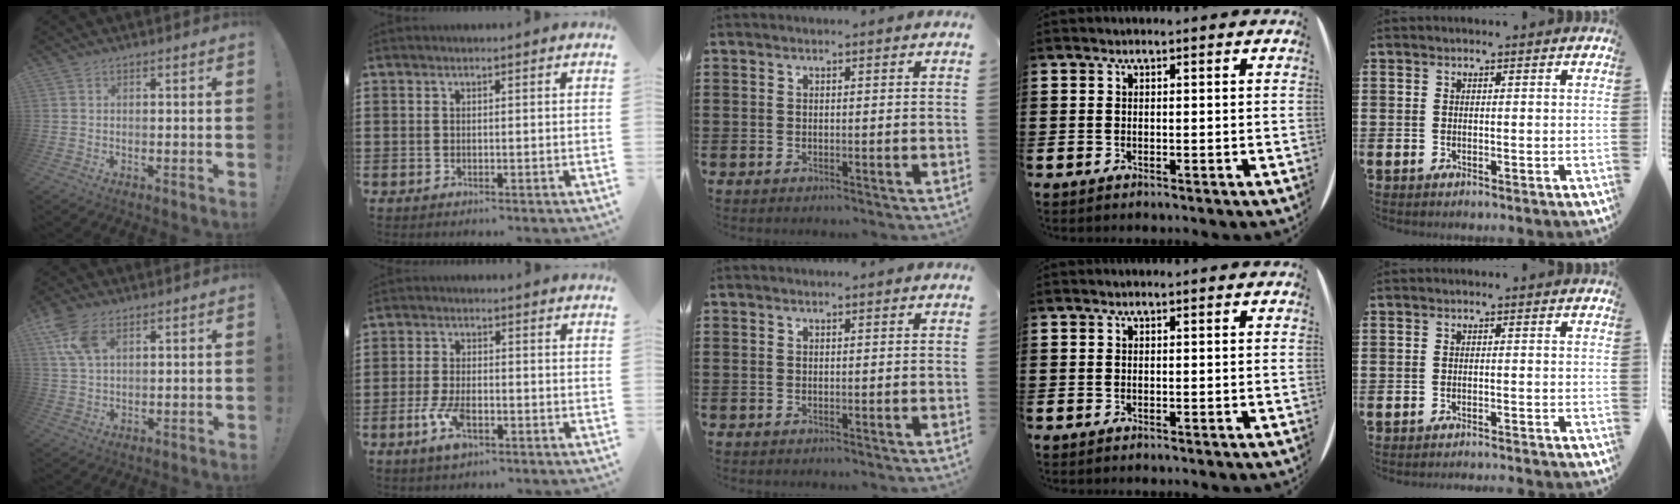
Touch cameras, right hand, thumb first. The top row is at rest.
{"thumb": {"total": 9.3, "force": [4.6, 4.9, 6.5], "torque": [-0.134, -0.010, 0.087]}, "index": {"total": 5.1, "force": [-2.1, 2.3, 4.1], "torque": [-0.097, -0.006, -0.042]}, "little": {"total": 1.0, "force": [-1.0, -0.2, 0.0], "torque": [0.001, 0.001, -0.020]}}